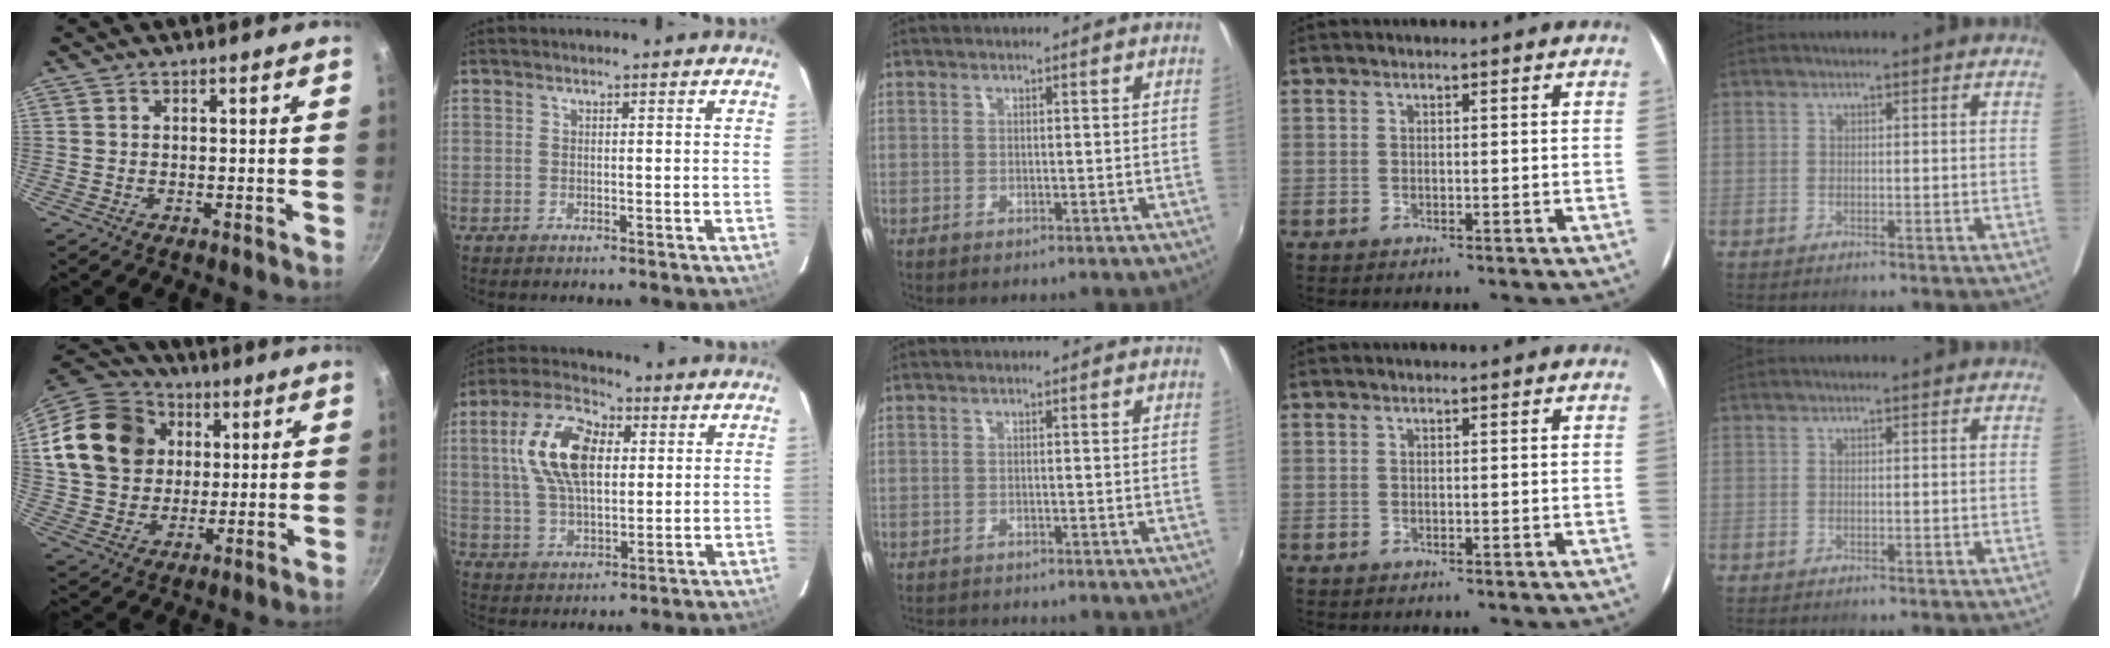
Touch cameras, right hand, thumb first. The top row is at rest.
{"thumb": {"total": 20.0, "force": [4.8, 16.4, 10.5], "torque": [-0.182, 0.021, 0.087]}, "index": {"total": 14.6, "force": [3.4, 7.8, 11.8], "torque": [-0.230, 0.024, 0.064]}, "middle": {"total": 3.2, "force": [-3.1, 0.4, 0.7], "torque": [-0.023, -0.018, -0.053]}}